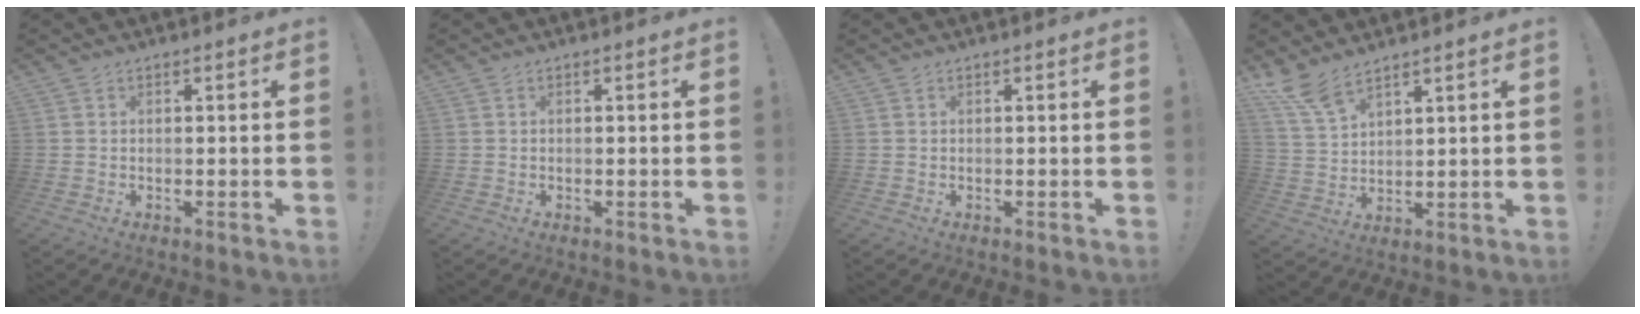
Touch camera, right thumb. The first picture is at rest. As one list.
[{"total": 0.0}, {"total": 0.0}, {"total": 7.7, "force": [6.1, 1.8, 4.2], "torque": [-0.086, -0.034, 0.116]}]